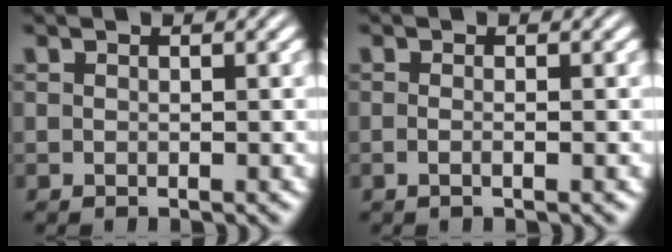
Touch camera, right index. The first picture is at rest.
{"total": 1.3, "force": [-0.8, -0.6, 0.8], "torque": [-0.022, -0.009, -0.009]}